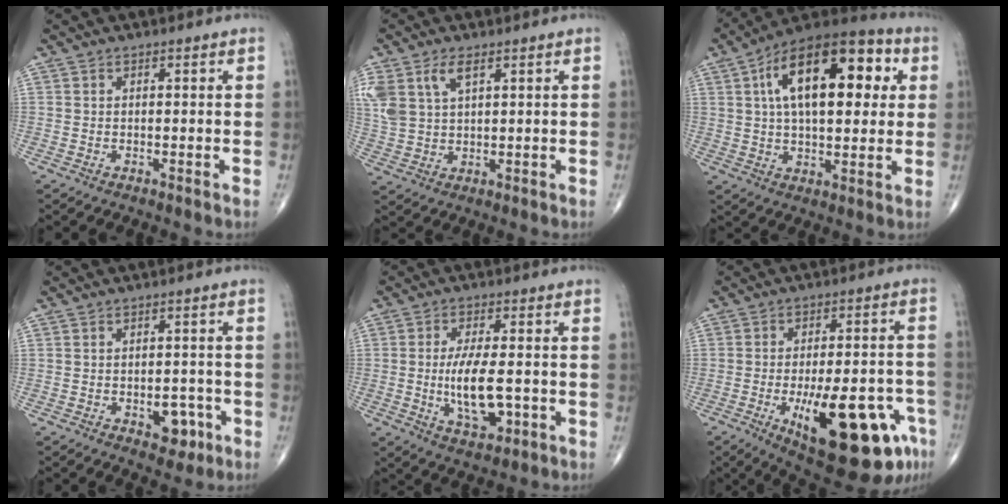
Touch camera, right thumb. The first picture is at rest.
{"total": 8.9, "force": [4.2, 4.8, 6.1], "torque": [-0.143, -0.002, 0.092]}
{"total": 22.5, "force": [5.9, 11.0, 18.8], "torque": [-0.271, 0.020, 0.083]}
{"total": 5.7, "force": [-2.0, 3.7, 3.8], "torque": [-0.019, 0.011, -0.019]}
{"total": 9.9, "force": [-1.4, 4.1, 8.9], "torque": [-0.157, -0.004, -0.017]}
{"total": 23.1, "force": [-9.4, 8.4, 19.4], "torque": [-0.225, 0.021, -0.114]}